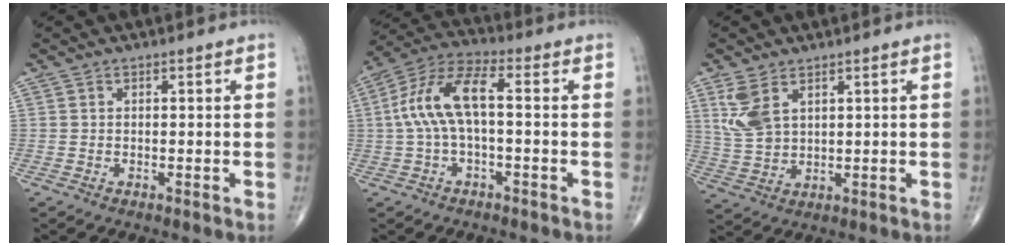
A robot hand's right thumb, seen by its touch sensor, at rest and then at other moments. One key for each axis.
{"total": 11.3, "fx": 0.1, "fy": 4.5, "fz": 10.3, "tx": -0.222, "ty": 0.042, "tz": -0.003}
{"total": 6.8, "fx": 3.2, "fy": 3.7, "fz": 4.7, "tx": -0.099, "ty": -0.009, "tz": 0.077}